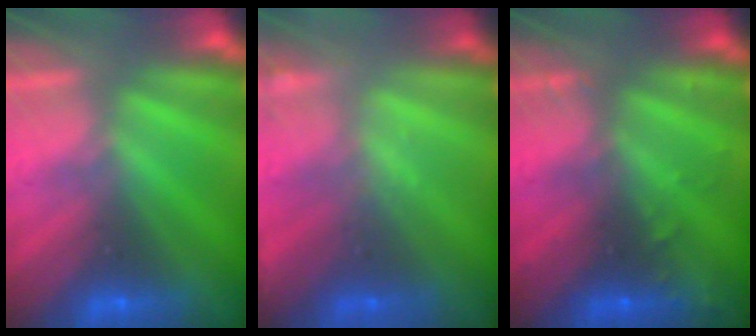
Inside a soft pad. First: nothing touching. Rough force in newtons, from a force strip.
{"total": 1.9}
{"total": 3.1}